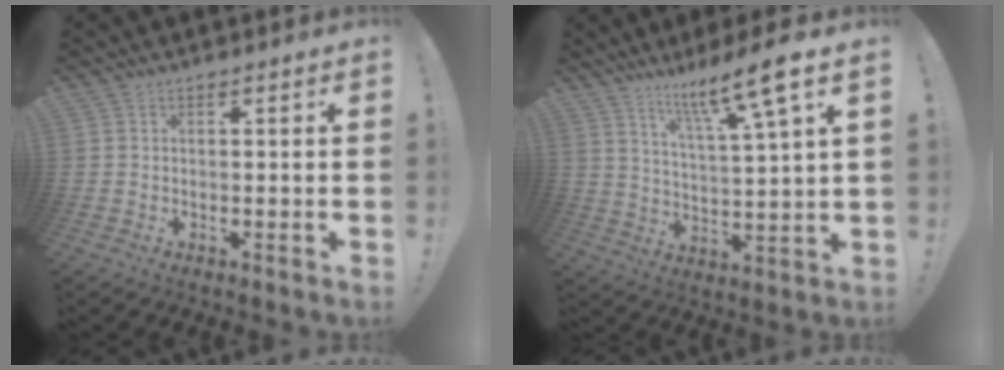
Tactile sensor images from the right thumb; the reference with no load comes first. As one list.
[{"total": 12.7, "force": [8.2, 0.4, 9.7], "torque": [-0.164, -0.048, 0.122]}]